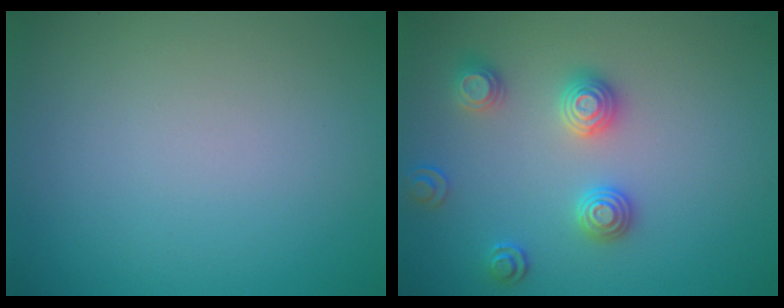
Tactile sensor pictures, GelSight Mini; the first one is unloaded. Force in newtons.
{"total": 3.0, "press": 2.9, "slide": 0.6}